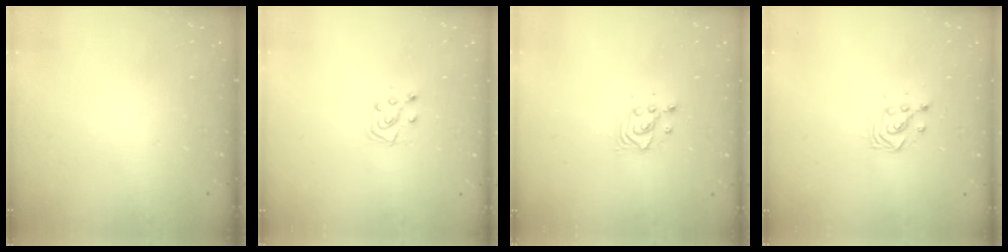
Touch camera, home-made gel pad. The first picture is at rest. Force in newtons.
{"total": 7.0, "press": 6.9, "slide": 0.6}
{"total": 3.7, "press": 3.7, "slide": 0.3}
{"total": 3.5, "press": 3.5, "slide": 0.4}